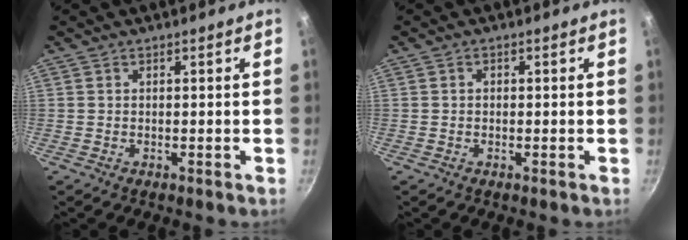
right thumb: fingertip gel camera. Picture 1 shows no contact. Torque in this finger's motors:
{"motor_torque": [-0.26, 0.02, -0.18, 0.00, 0.02]}